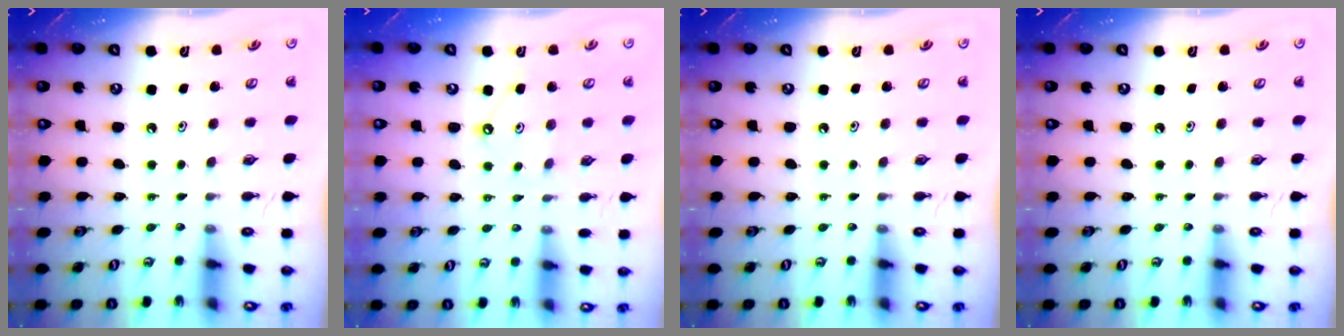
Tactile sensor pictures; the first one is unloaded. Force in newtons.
{"total": 3.7, "press": 3.6, "slide": 0.5}
{"total": 0.0}
{"total": 0.0}